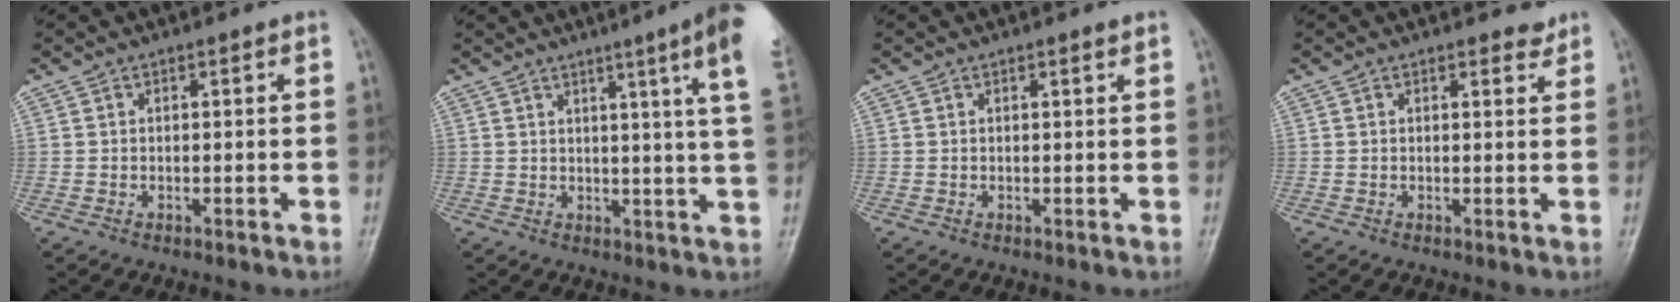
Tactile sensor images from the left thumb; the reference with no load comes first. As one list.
[{"total": 11.9, "force": [6.1, -0.7, 10.2], "torque": [-0.132, -0.026, 0.060]}, {"total": 0.7, "force": [0.5, 0.0, 0.5], "torque": [-0.009, -0.003, 0.008]}, {"total": 1.7, "force": [1.5, 0.7, 0.5], "torque": [0.004, -0.011, 0.015]}]